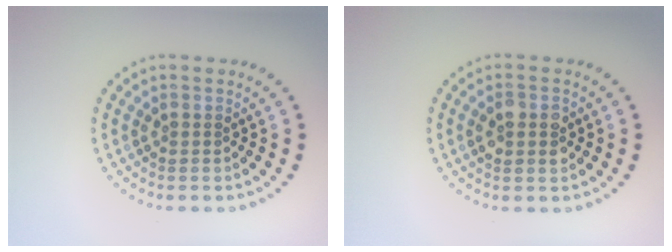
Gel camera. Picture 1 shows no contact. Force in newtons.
{"total": 2.6, "press": 2.6, "slide": 0.3}